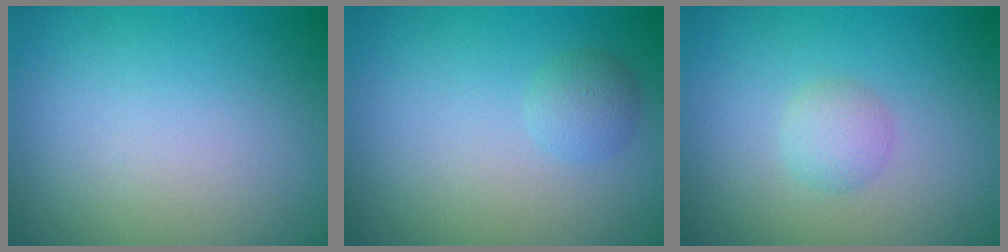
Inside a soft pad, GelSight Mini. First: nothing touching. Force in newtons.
{"total": 1.4, "press": 1.4, "slide": 0.1}
{"total": 1.6, "press": 1.6, "slide": 0.0}